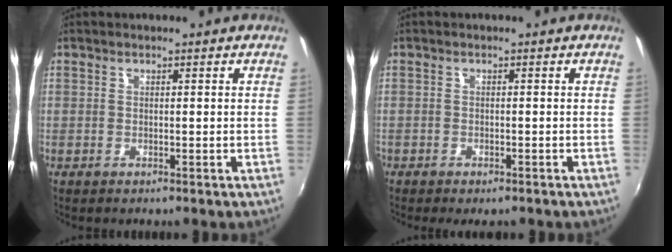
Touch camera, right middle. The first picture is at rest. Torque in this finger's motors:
{"motor_torque": [0.18, -1.20, 0.12, 0.03]}